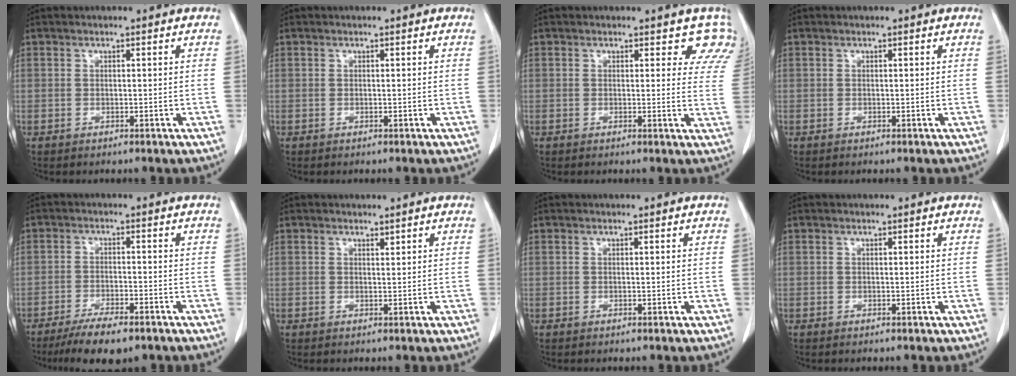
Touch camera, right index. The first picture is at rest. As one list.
[{"total": 0.0}, {"total": 5.9, "force": [4.9, 3.0, 1.4], "torque": [0.018, -0.010, 0.024]}, {"total": 0.0}, {"total": 7.6, "force": [-5.7, 1.9, 4.6], "torque": [-0.075, -0.013, -0.092]}, {"total": 0.5, "force": [0.5, 0.0, 0.2], "torque": [-0.007, -0.005, 0.008]}, {"total": 0.0}, {"total": 0.0}]